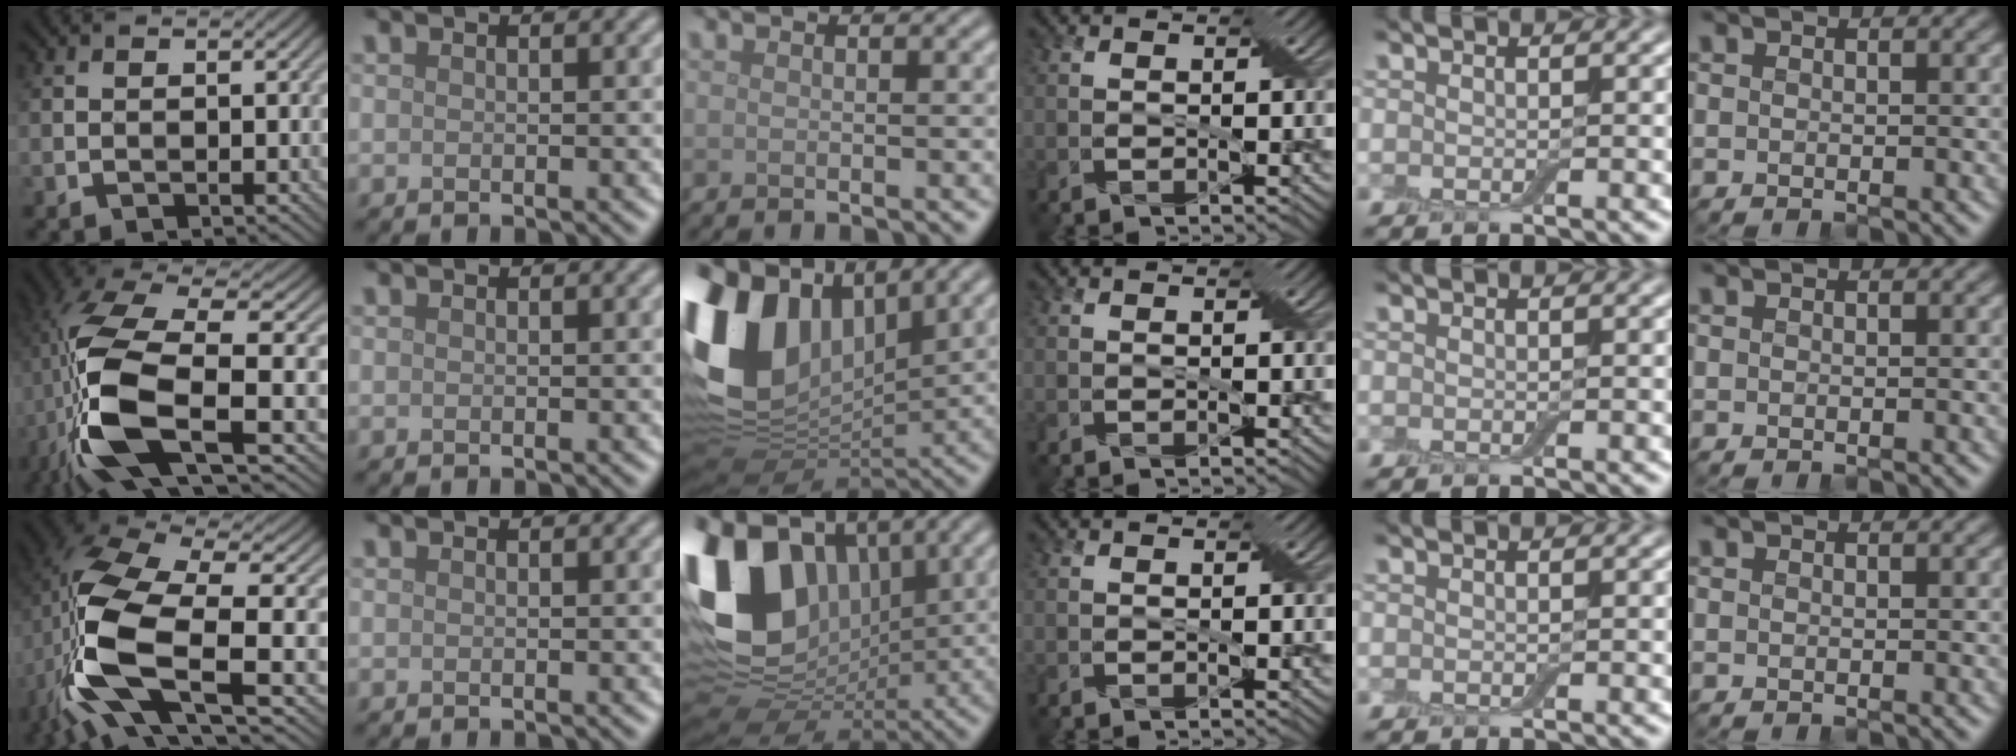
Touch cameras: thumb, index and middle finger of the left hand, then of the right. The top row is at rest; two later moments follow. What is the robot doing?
{"motion": "cut", "object": "cling film"}